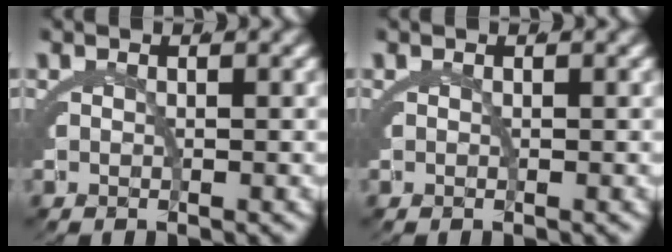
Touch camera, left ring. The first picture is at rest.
{"total": 0.0}